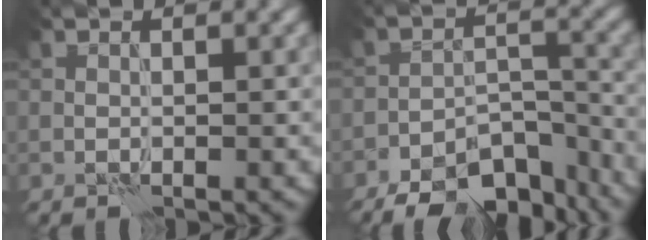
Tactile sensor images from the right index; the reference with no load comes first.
{"total": 10.1, "force": [-8.1, 4.0, 4.4], "torque": [-0.059, -0.002, -0.121]}